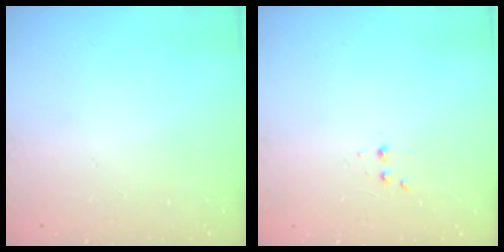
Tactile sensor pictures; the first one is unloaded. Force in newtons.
{"total": 2.9, "press": 2.7, "slide": 1.0}